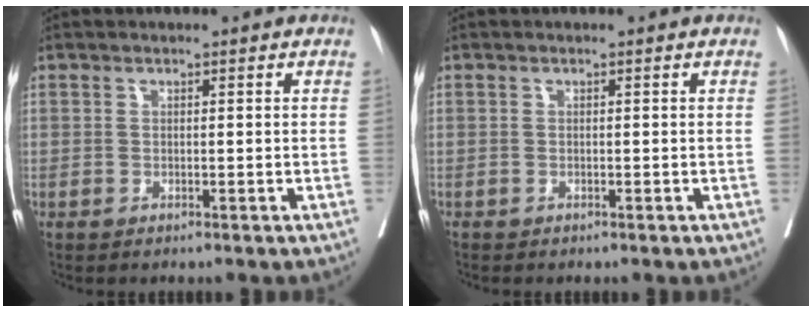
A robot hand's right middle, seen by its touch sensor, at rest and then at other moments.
{"total": 0.0}